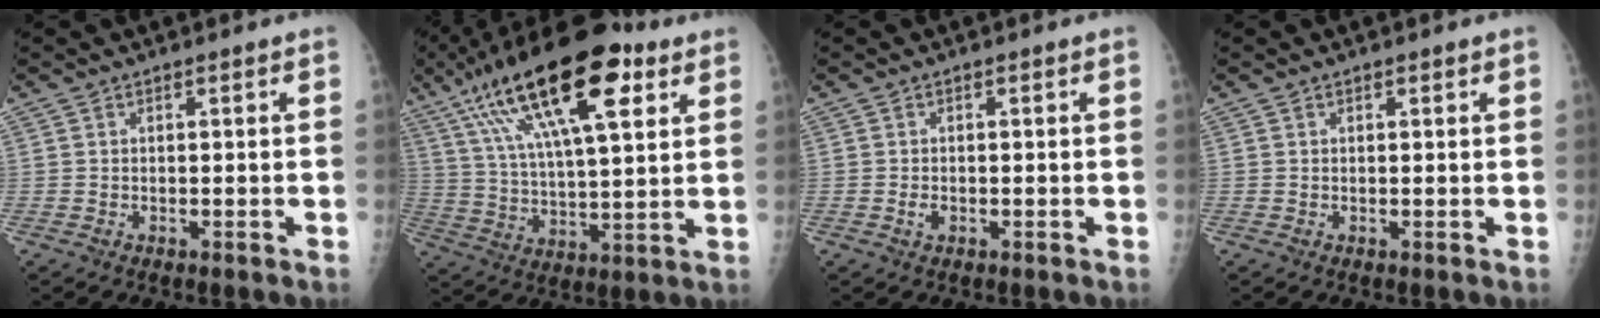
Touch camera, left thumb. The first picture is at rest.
{"total": 24.0, "force": [11.7, 8.3, 19.3], "torque": [-0.326, -0.009, 0.196]}
{"total": 1.2, "force": [-0.4, 0.8, 0.8], "torque": [-0.015, -0.001, -0.007]}
{"total": 0.6, "force": [0.4, 0.4, 0.3], "torque": [0.001, -0.001, 0.003]}